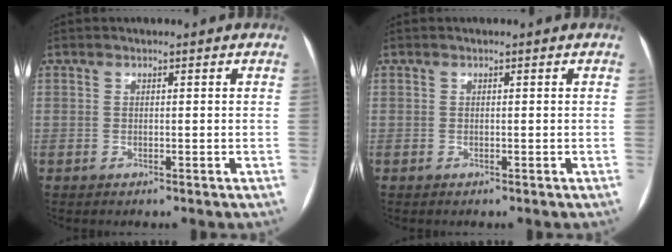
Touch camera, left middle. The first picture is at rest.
{"total": 0.0}